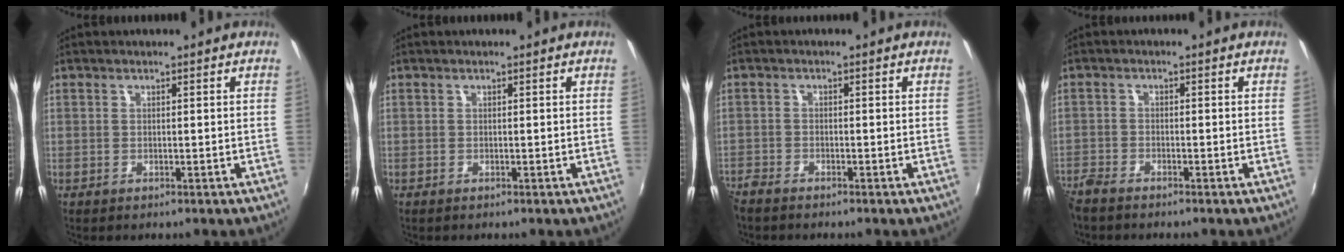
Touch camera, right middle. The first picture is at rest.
{"total": 0.0}
{"total": 3.0, "force": [-2.8, 0.8, 0.9], "torque": [-0.028, -0.013, -0.059]}
{"total": 4.2, "force": [-3.8, 1.0, 1.4], "torque": [-0.043, -0.018, -0.079]}